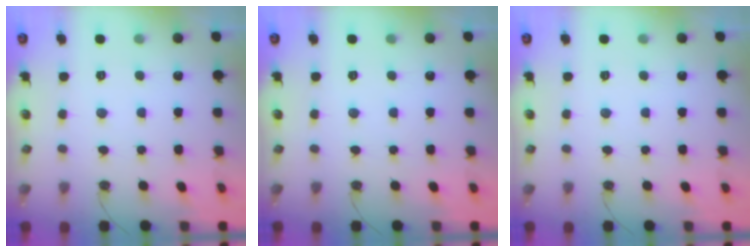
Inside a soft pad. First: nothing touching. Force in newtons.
{"total": 0.0}
{"total": 0.0}